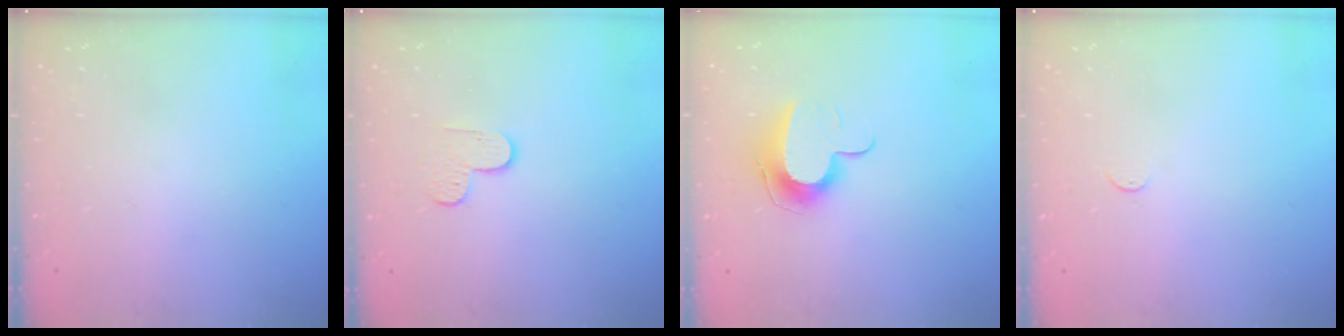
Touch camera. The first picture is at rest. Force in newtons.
{"total": 3.8, "press": 3.8, "slide": 0.4}
{"total": 10.3, "press": 10.3, "slide": 0.4}
{"total": 2.7, "press": 2.7, "slide": 0.4}